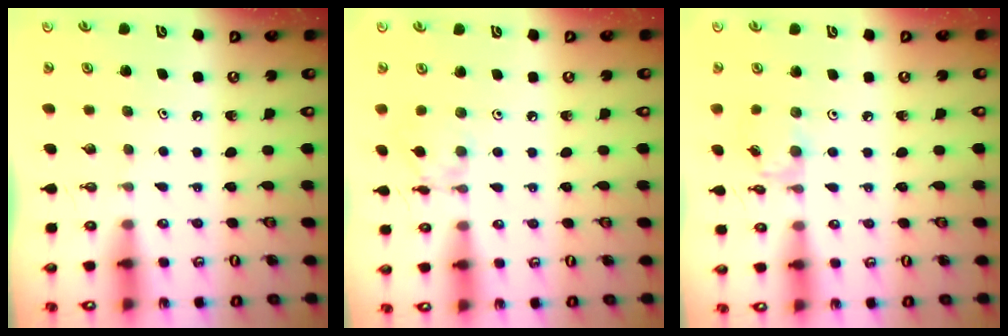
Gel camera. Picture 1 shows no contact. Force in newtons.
{"total": 6.0, "press": 6.0, "slide": 0.3}
{"total": 6.0, "press": 6.0, "slide": 0.3}